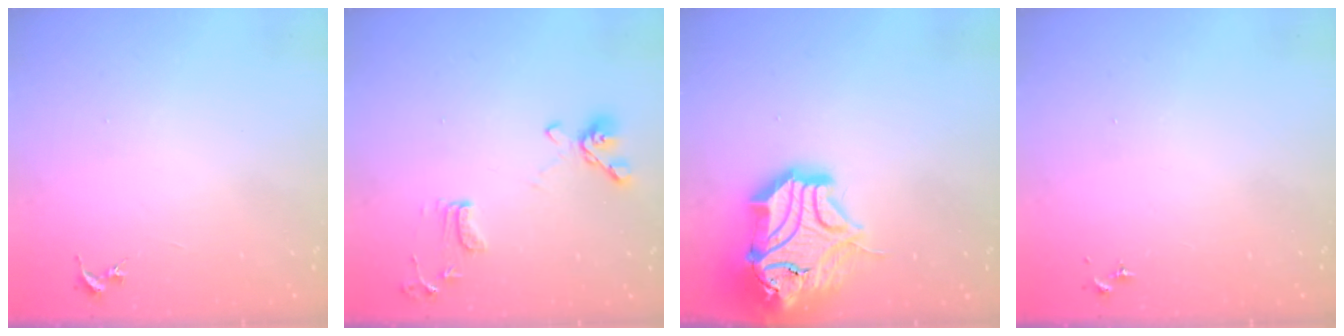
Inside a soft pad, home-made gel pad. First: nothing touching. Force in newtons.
{"total": 11.2, "press": 11.0, "slide": 2.0}
{"total": 21.9, "press": 21.7, "slide": 2.9}
{"total": 0.0}